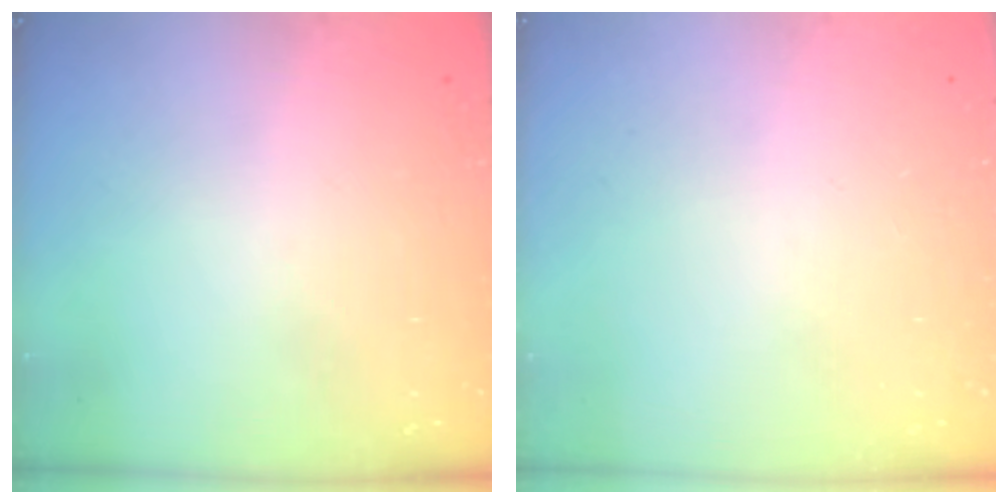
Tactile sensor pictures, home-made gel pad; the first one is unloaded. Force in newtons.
{"total": 0.0}